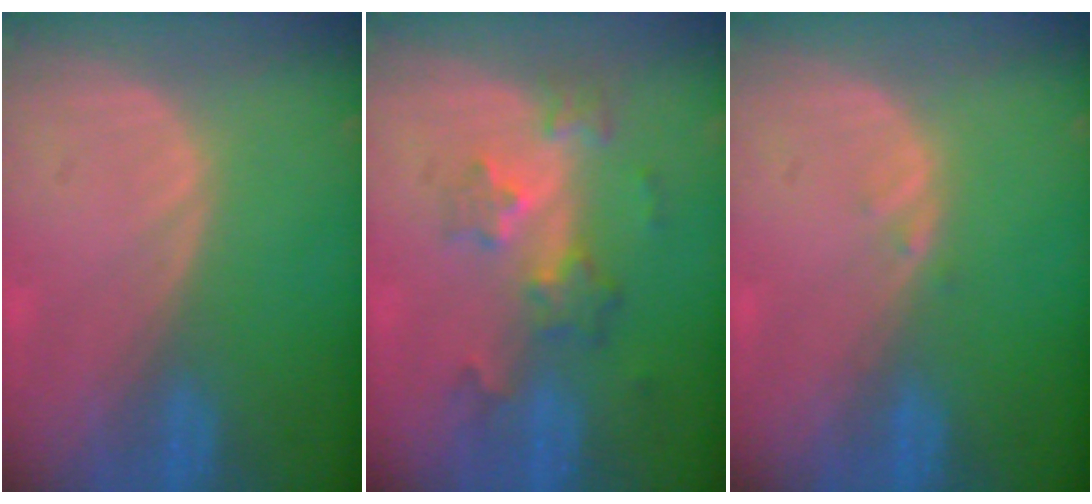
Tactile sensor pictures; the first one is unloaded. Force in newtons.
{"total": 6.1, "press": 5.3, "slide": 2.9}
{"total": 0.6, "press": 0.6, "slide": 0.1}